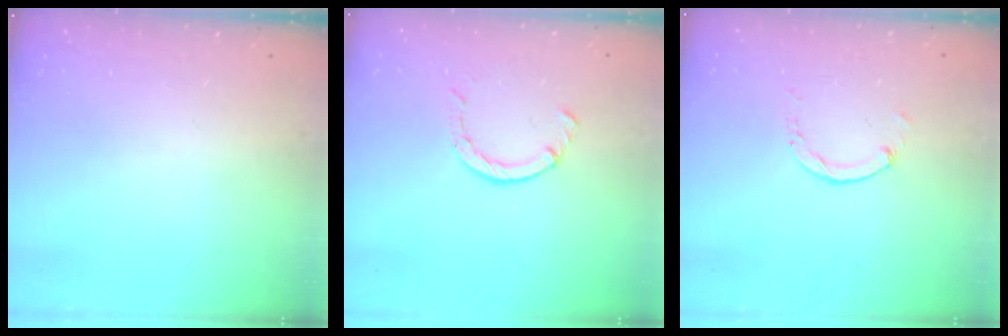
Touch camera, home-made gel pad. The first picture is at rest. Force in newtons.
{"total": 4.1, "press": 4.0, "slide": 0.4}
{"total": 1.1, "press": 1.1, "slide": 0.2}